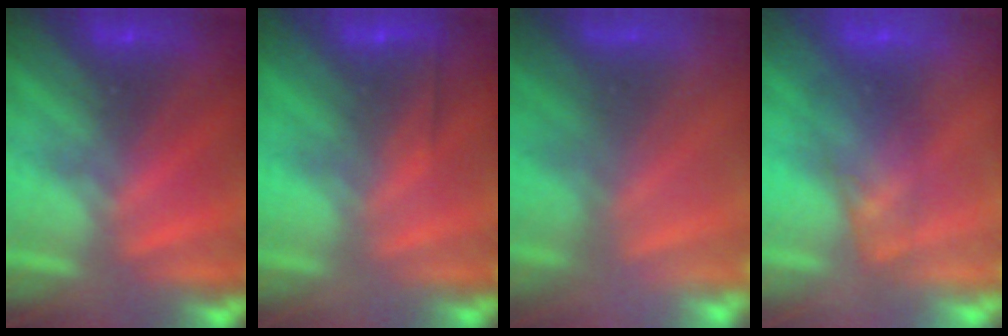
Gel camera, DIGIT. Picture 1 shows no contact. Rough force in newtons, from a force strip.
{"total": 2.6}
{"total": 6.9}
{"total": 2.5}